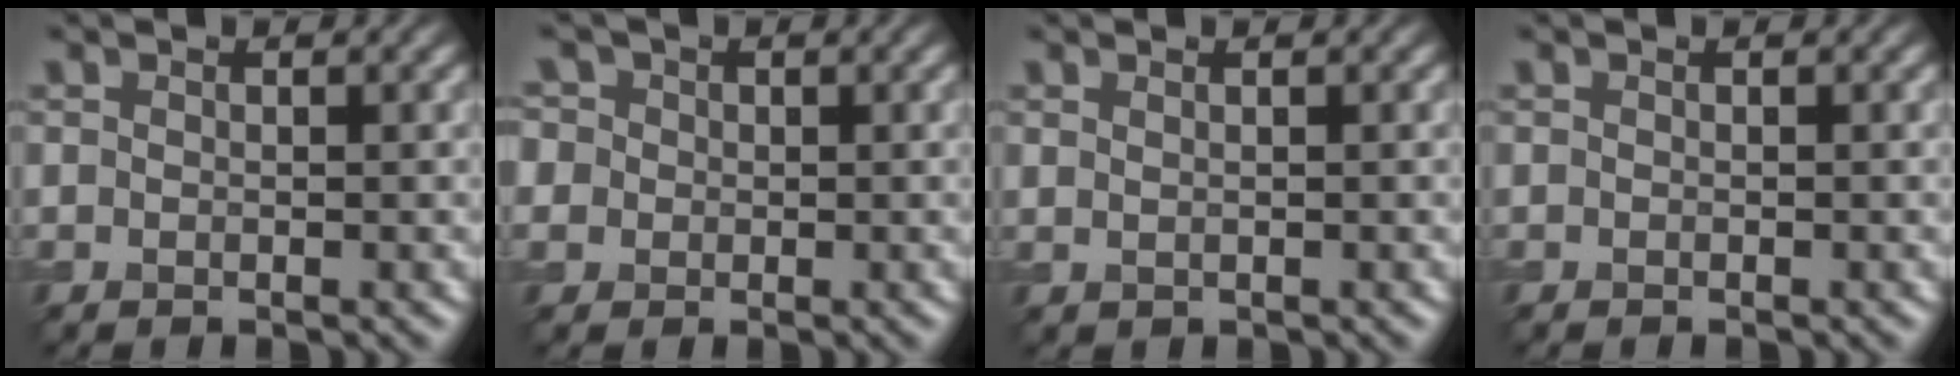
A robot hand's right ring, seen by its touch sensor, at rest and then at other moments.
{"total": 5.6, "force": [1.6, 4.9, 2.2], "torque": [-0.056, 0.033, -0.003]}
{"total": 0.7, "force": [0.4, 0.3, 0.4], "torque": [-0.009, -0.002, 0.006]}
{"total": 0.0}